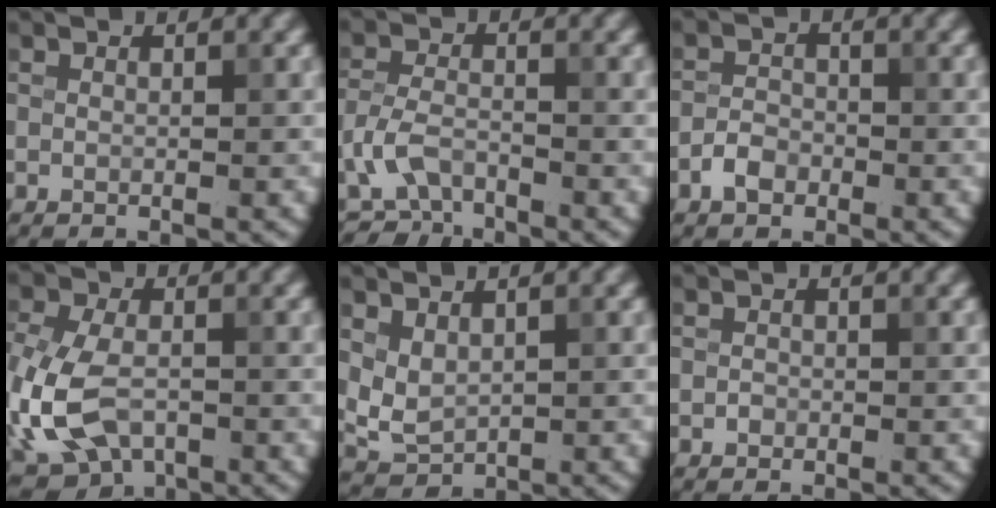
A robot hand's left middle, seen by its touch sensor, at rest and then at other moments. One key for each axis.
{"total": 3.6, "fx": -2.4, "fy": 1.9, "fz": 1.9, "tx": -0.035, "ty": 0.001, "tz": -0.058}
{"total": 2.2, "fx": -1.2, "fy": 1.5, "fz": 1.0, "tx": -0.016, "ty": 0.005, "tz": -0.028}
{"total": 9.1, "fx": -2.9, "fy": 5.8, "fz": 6.3, "tx": -0.153, "ty": -0.011, "tz": -0.064}
{"total": 2.4, "fx": 0.8, "fy": 1.7, "fz": 1.6, "tx": -0.035, "ty": -0.003, "tz": 0.023}
{"total": 0.6, "fx": -0.3, "fy": 0.5, "fz": 0.1, "tx": 0.001, "ty": -0.002, "tz": -0.006}